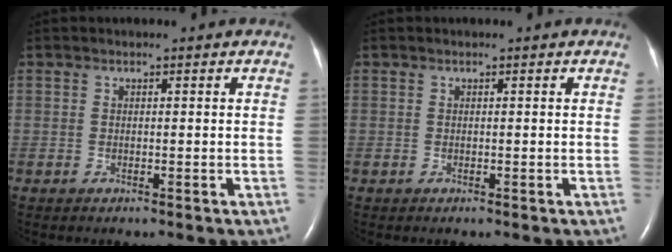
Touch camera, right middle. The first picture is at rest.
{"total": 0.0}